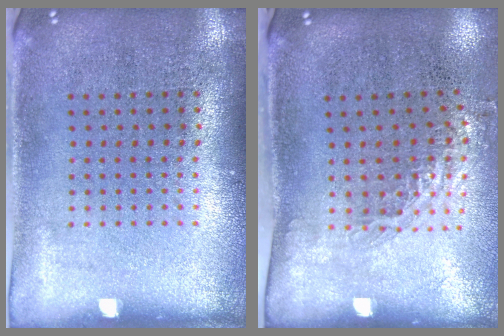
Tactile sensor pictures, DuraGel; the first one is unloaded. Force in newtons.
{"total": 1.2, "press": 1.0, "slide": 0.8}